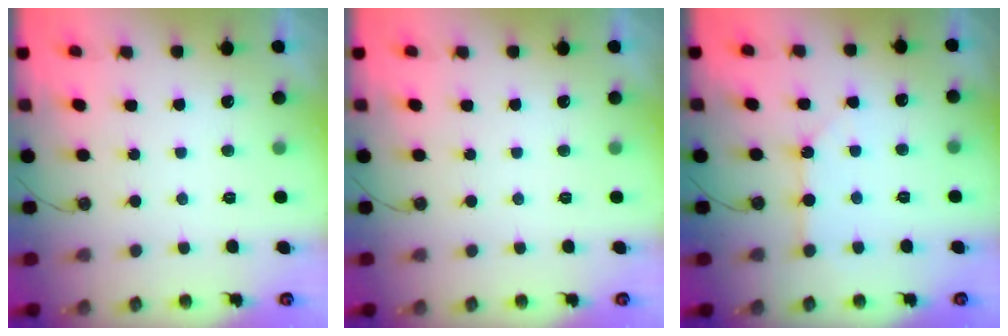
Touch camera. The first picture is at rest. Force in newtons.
{"total": 0.0}
{"total": 2.5, "press": 2.5, "slide": 0.3}